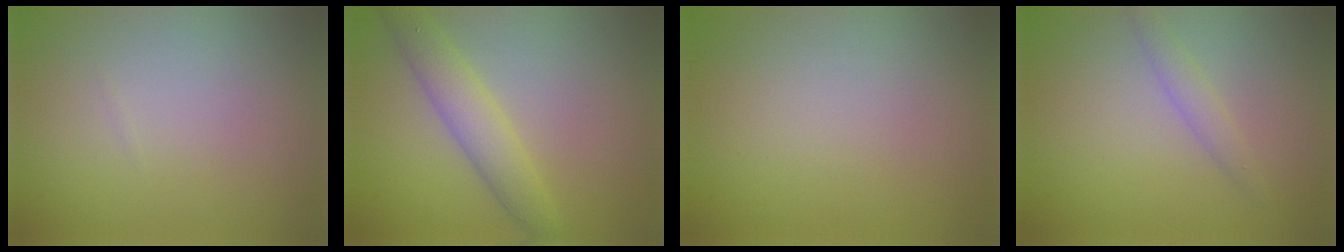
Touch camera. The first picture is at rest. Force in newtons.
{"total": 3.8, "press": 3.8, "slide": 0.2}
{"total": 0.0}
{"total": 1.5, "press": 1.5, "slide": 0.1}